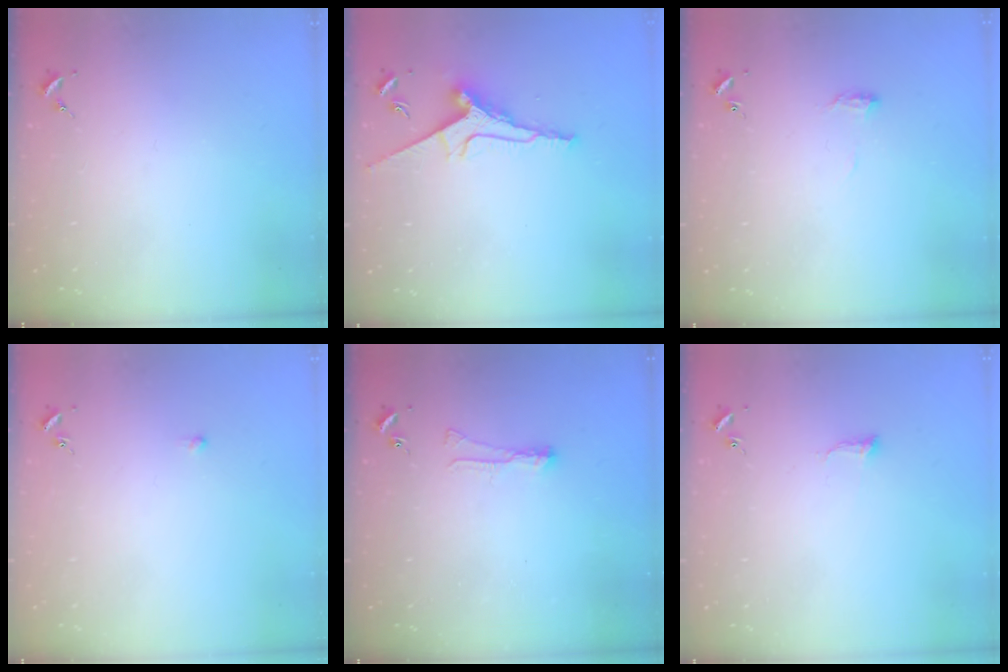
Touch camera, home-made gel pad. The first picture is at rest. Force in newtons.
{"total": 10.0, "press": 10.0, "slide": 0.3}
{"total": 5.3, "press": 5.3, "slide": 0.4}
{"total": 2.9, "press": 2.8, "slide": 0.6}
{"total": 4.2, "press": 4.2, "slide": 0.6}
{"total": 5.6, "press": 5.6, "slide": 0.5}